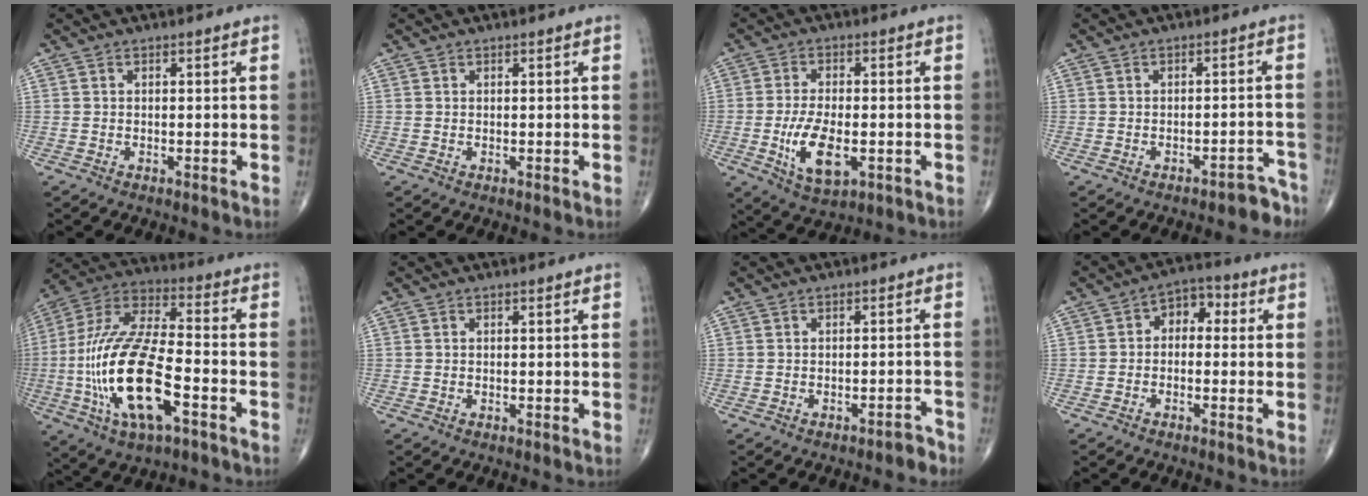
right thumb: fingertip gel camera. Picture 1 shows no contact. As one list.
[{"total": 0.0}, {"total": 9.6, "force": [-2.3, 4.5, 8.2], "torque": [-0.151, -0.005, -0.034]}, {"total": 4.2, "force": [-3.6, 1.8, 1.2], "torque": [0.004, 0.040, -0.044]}, {"total": 22.8, "force": [-6.3, 8.9, 20.0], "torque": [-0.424, 0.027, -0.107]}, {"total": 0.0}, {"total": 2.0, "force": [-1.7, 0.7, 0.7], "torque": [-0.008, 0.019, -0.021]}, {"total": 5.4, "force": [0.3, 3.8, 3.8], "torque": [-0.023, 0.024, -0.011]}]